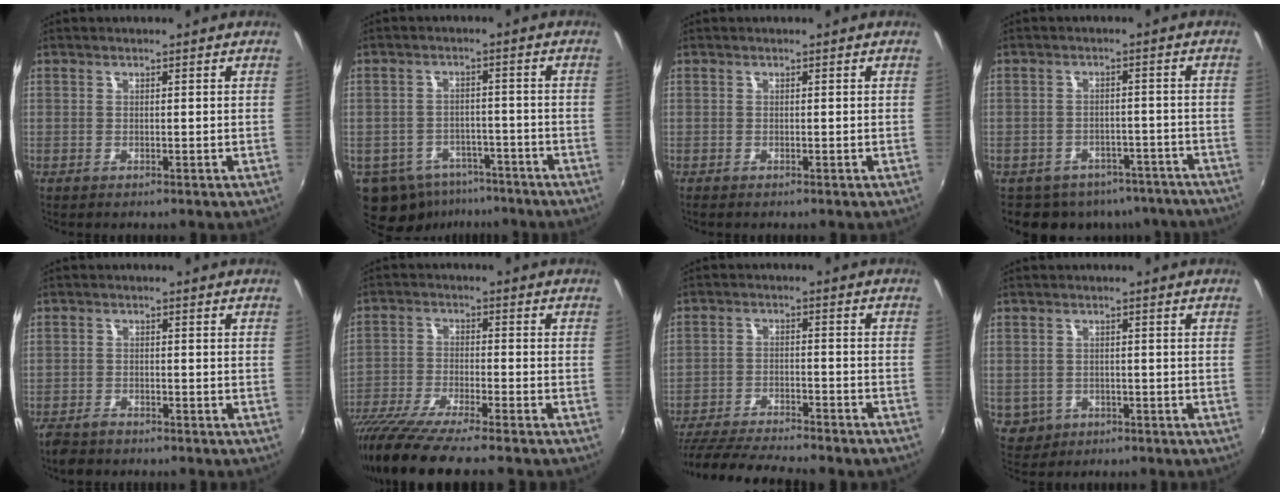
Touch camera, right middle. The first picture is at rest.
{"total": 10.8, "force": [-5.2, 8.3, 4.6], "torque": [-0.125, -0.006, -0.057]}
{"total": 0.0}
{"total": 13.0, "force": [-10.4, 6.9, 3.7], "torque": [-0.081, 0.009, -0.118]}
{"total": 4.5, "force": [-3.9, 1.7, 1.5], "torque": [-0.048, -0.013, -0.073]}
{"total": 15.1, "force": [-12.6, 0.2, 8.2], "torque": [-0.176, -0.048, -0.229]}
{"total": 18.9, "force": [-16.3, 3.0, 9.1], "torque": [-0.181, -0.037, -0.250]}
{"total": 4.7, "force": [-1.4, 4.2, 1.5], "torque": [-0.043, 0.000, -0.009]}